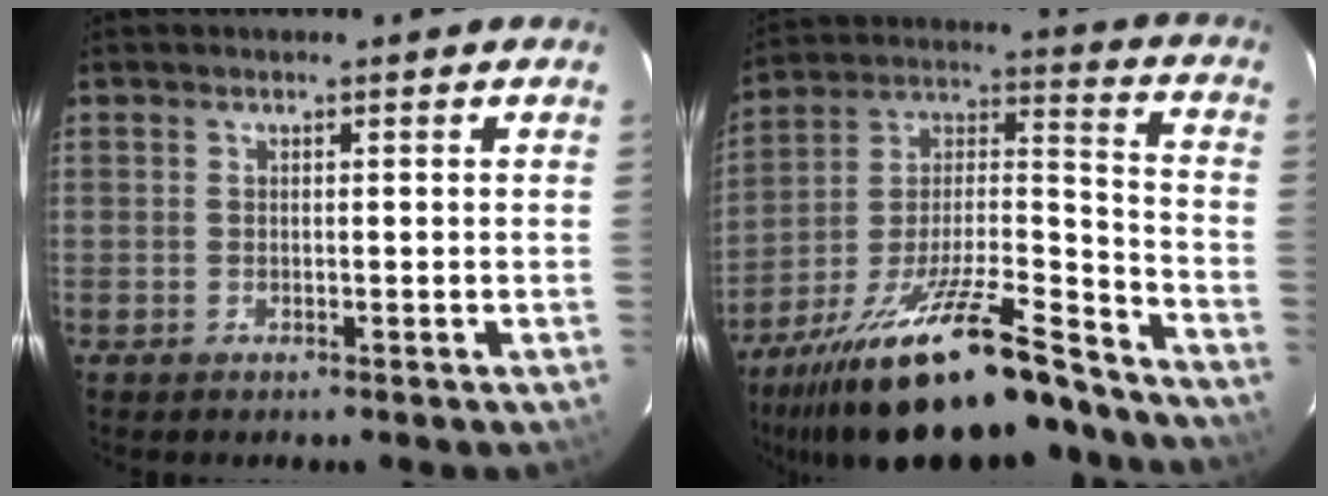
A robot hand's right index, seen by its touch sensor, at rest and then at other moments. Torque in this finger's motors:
{"motor_torque": [1.79, -0.34, 0.87, 0.20]}